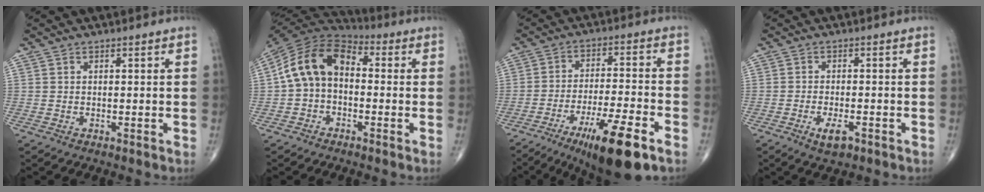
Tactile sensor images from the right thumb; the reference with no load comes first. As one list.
[{"total": 13.0, "force": [-0.2, 9.0, 9.4], "torque": [-0.157, 0.038, -0.020]}, {"total": 14.9, "force": [-8.5, 2.8, 12.0], "torque": [-0.203, 0.027, -0.135]}, {"total": 4.1, "force": [-2.1, 1.6, 3.1], "torque": [-0.054, 0.001, -0.034]}]